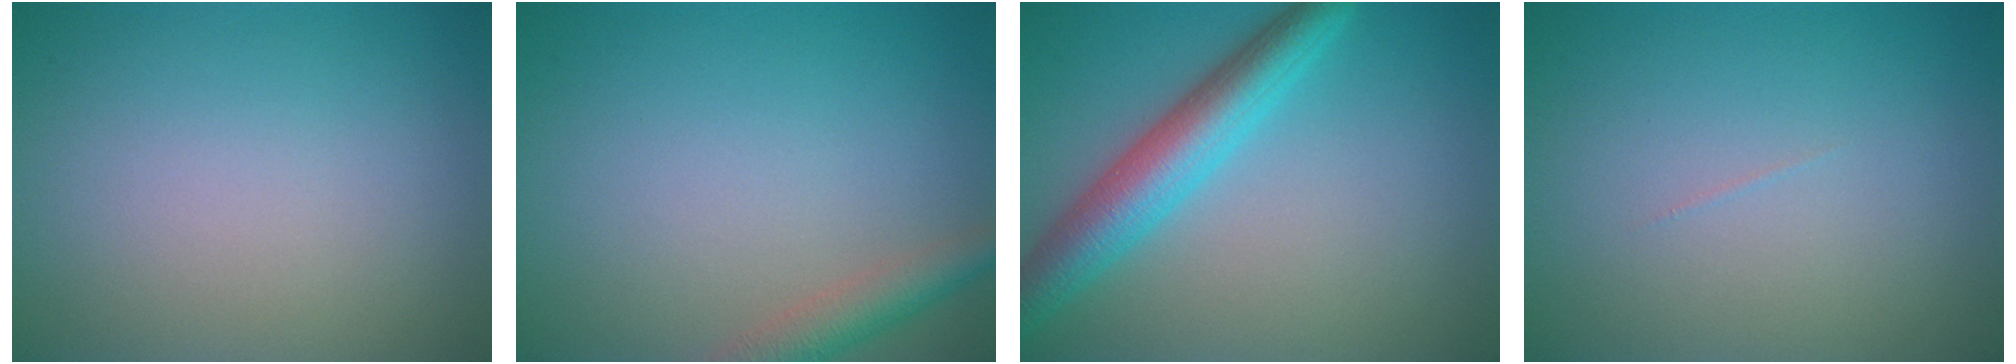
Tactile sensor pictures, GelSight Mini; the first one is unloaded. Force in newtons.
{"total": 2.9, "press": 2.9, "slide": 0.2}
{"total": 5.5, "press": 5.5, "slide": 0.1}
{"total": 0.0}